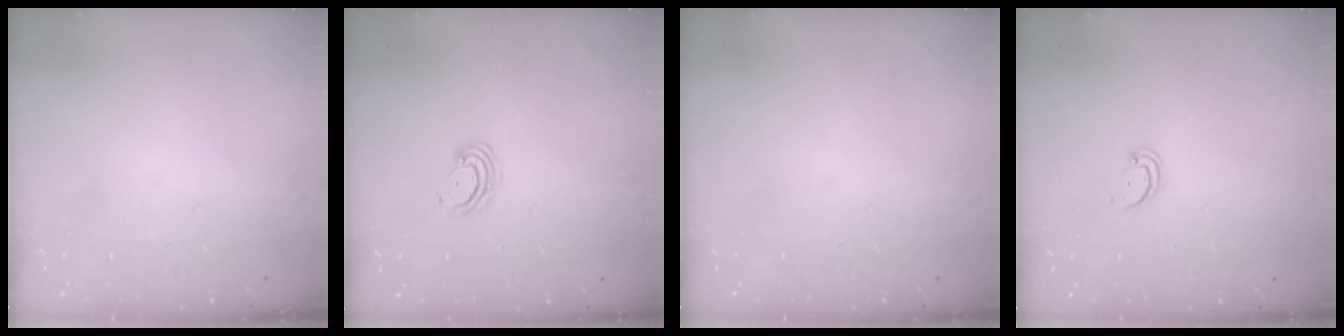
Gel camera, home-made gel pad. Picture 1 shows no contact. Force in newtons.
{"total": 5.5, "press": 5.5, "slide": 0.6}
{"total": 0.0}
{"total": 2.1, "press": 2.1, "slide": 0.2}